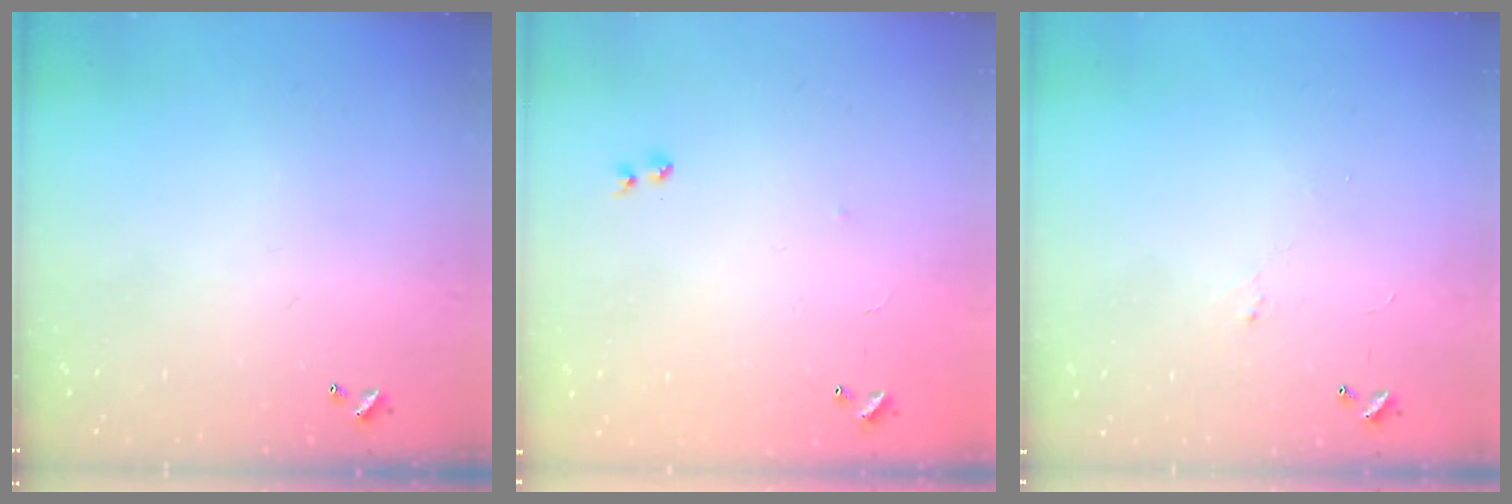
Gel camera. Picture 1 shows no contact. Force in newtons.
{"total": 7.2, "press": 7.2, "slide": 0.5}
{"total": 0.7, "press": 0.4, "slide": 0.6}